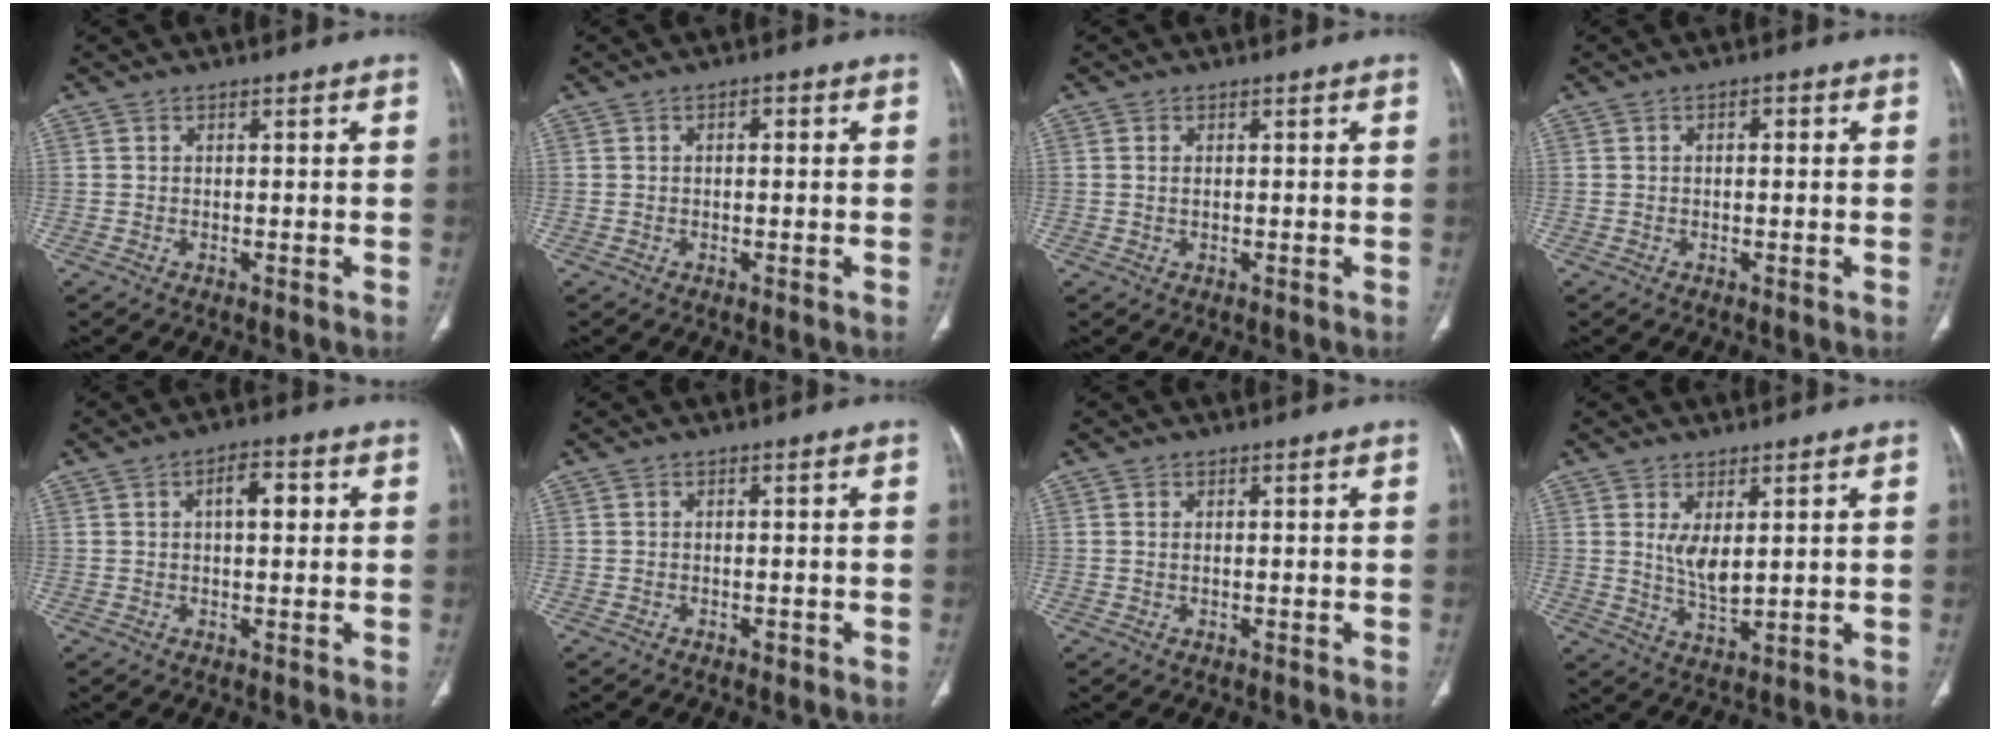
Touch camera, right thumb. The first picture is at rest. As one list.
[{"total": 1.6, "force": [0.3, 0.8, 1.3], "torque": [-0.022, 0.005, 0.003]}, {"total": 1.0, "force": [0.2, 0.5, 0.8], "torque": [-0.019, 0.000, 0.007]}, {"total": 1.6, "force": [0.3, 0.8, 1.4], "torque": [-0.022, 0.006, 0.003]}, {"total": 5.1, "force": [1.1, 2.4, 4.4], "torque": [-0.060, 0.009, 0.015]}, {"total": 0.7, "force": [-0.4, 0.5, 0.4], "torque": [-0.006, 0.000, -0.006]}, {"total": 0.8, "force": [0.2, 0.4, 0.6], "torque": [-0.016, 0.002, 0.006]}, {"total": 5.5, "force": [1.6, 2.2, 4.8], "torque": [-0.084, -0.025, 0.041]}]